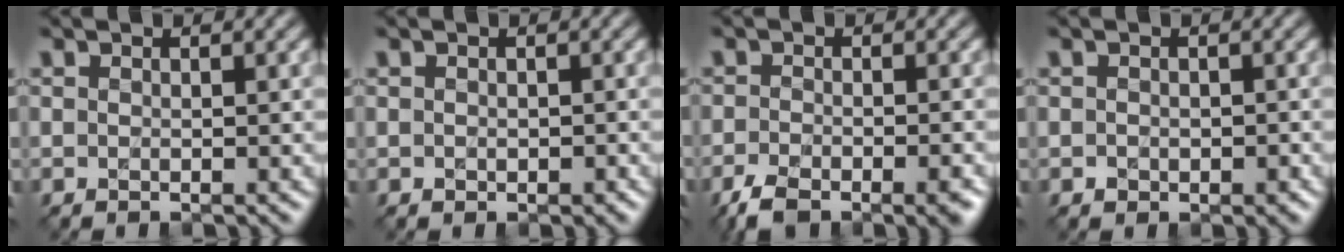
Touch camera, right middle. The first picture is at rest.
{"total": 0.7, "force": [-0.2, 0.5, 0.4], "torque": [-0.005, -0.004, -0.002]}
{"total": 5.6, "force": [-4.0, 1.9, 3.5], "torque": [-0.056, -0.013, -0.070]}
{"total": 1.1, "force": [-0.4, 0.9, 0.6], "torque": [-0.008, -0.005, -0.005]}